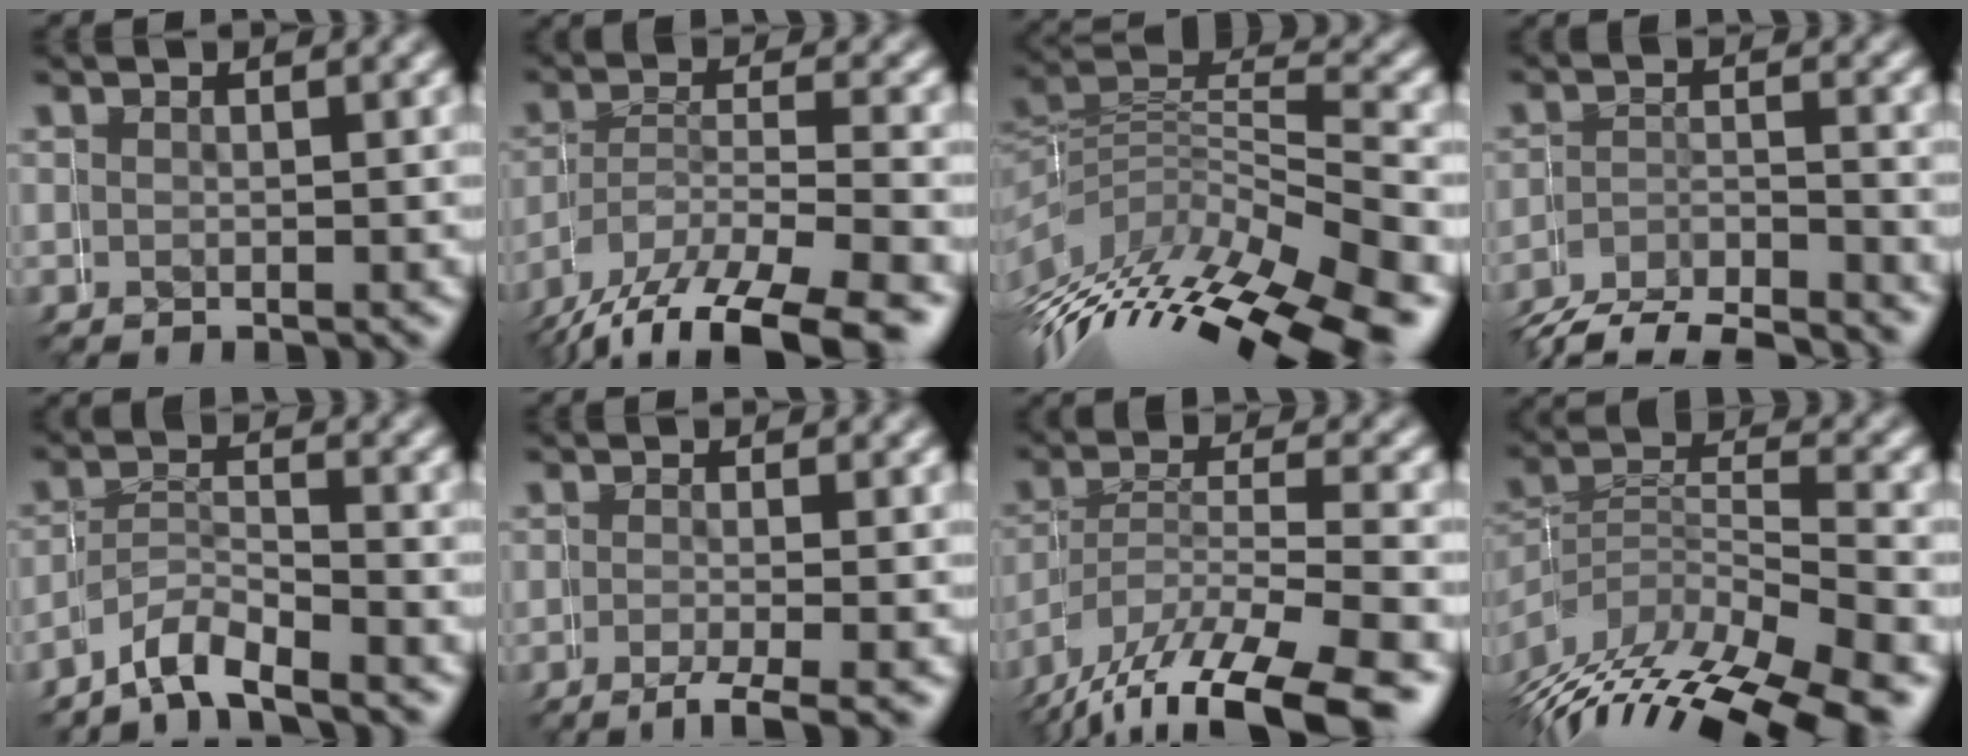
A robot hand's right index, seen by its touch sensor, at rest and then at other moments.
{"total": 7.1, "force": [-4.8, 3.7, 3.6], "torque": [-0.074, -0.018, -0.065]}
{"total": 10.3, "force": [-4.9, 7.3, 5.3], "torque": [-0.128, -0.026, -0.062]}
{"total": 4.4, "force": [-3.7, 2.5, -0.2], "torque": [-0.009, -0.009, -0.067]}
{"total": 3.6, "force": [-3.2, 1.6, -0.4], "torque": [0.003, 0.001, -0.062]}
{"total": 2.6, "force": [-2.2, 0.5, 1.4], "torque": [-0.023, -0.008, -0.026]}
{"total": 7.3, "force": [-4.8, 3.7, 4.0], "torque": [-0.088, -0.032, -0.058]}
{"total": 7.8, "force": [-4.0, 5.1, 4.2], "torque": [-0.080, -0.015, -0.057]}